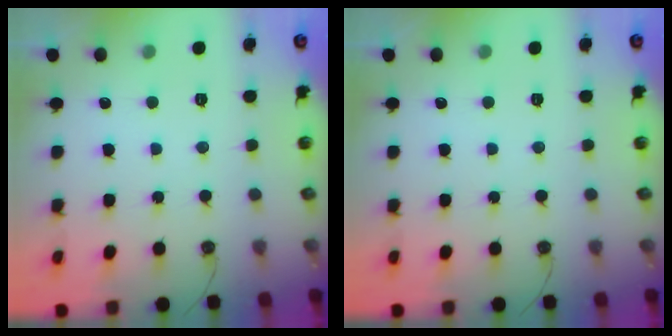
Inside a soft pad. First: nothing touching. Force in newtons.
{"total": 0.0}